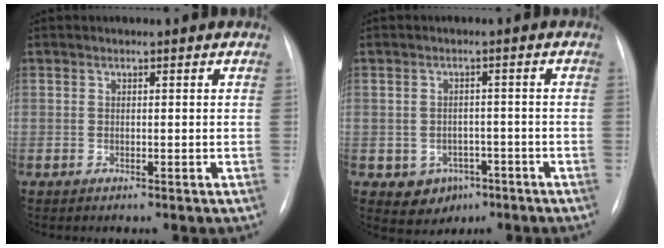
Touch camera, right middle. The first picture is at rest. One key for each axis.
{"total": 5.0, "fx": -2.3, "fy": 4.1, "fz": 1.6, "tx": -0.019, "ty": 0.009, "tz": -0.021}